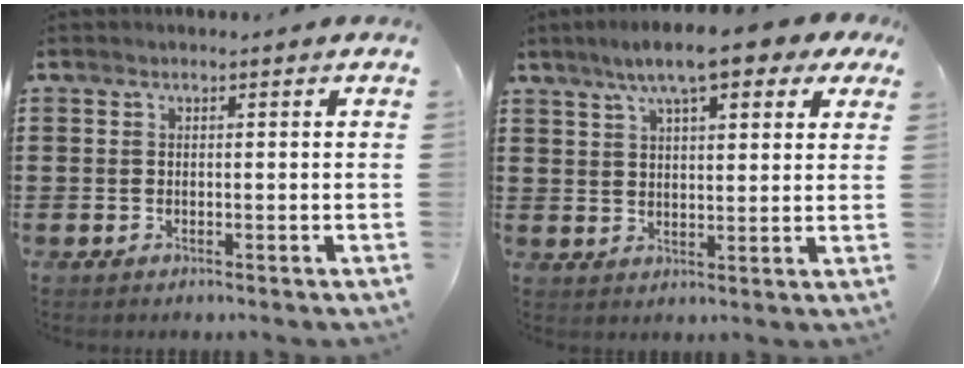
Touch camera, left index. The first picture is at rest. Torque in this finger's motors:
{"motor_torque": [2.14, 0.00, 1.05, 0.21]}